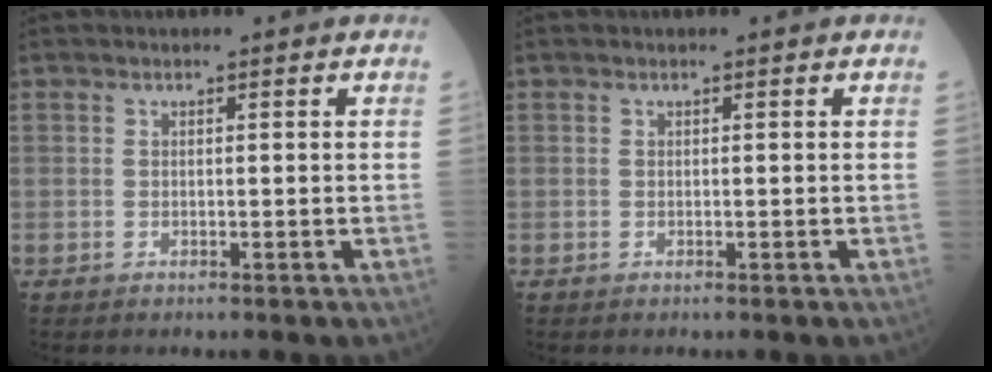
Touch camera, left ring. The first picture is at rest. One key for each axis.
{"total": 0.0}